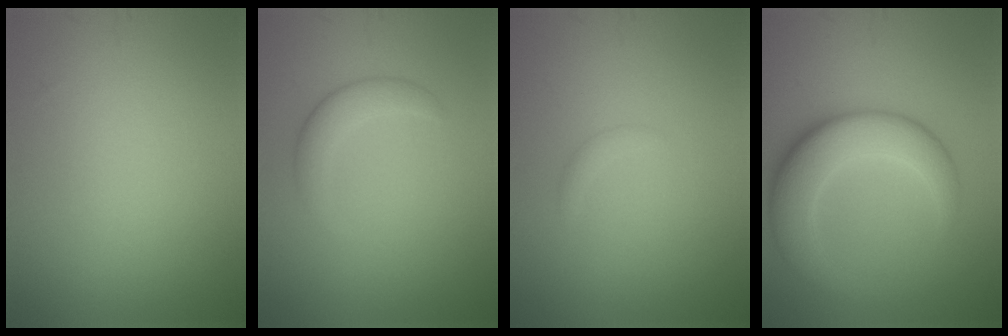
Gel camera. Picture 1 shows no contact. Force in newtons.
{"total": 2.5, "press": 2.4, "slide": 0.2}
{"total": 0.7, "press": 0.7, "slide": 0.1}
{"total": 7.1, "press": 7.1, "slide": 0.1}